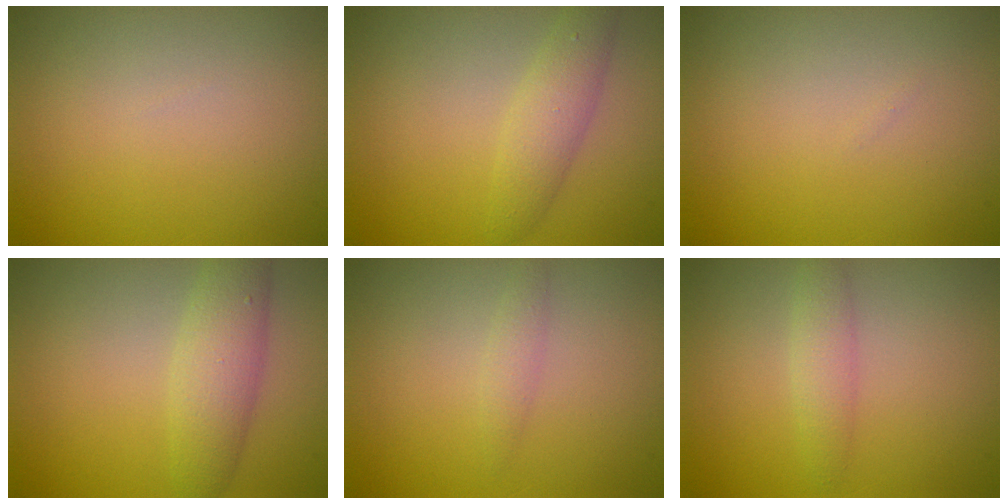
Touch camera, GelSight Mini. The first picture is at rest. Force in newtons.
{"total": 2.7, "press": 2.7, "slide": 0.2}
{"total": 0.0}
{"total": 3.8, "press": 3.8, "slide": 0.1}
{"total": 1.0, "press": 1.0, "slide": 0.1}
{"total": 1.8, "press": 1.8, "slide": 0.0}